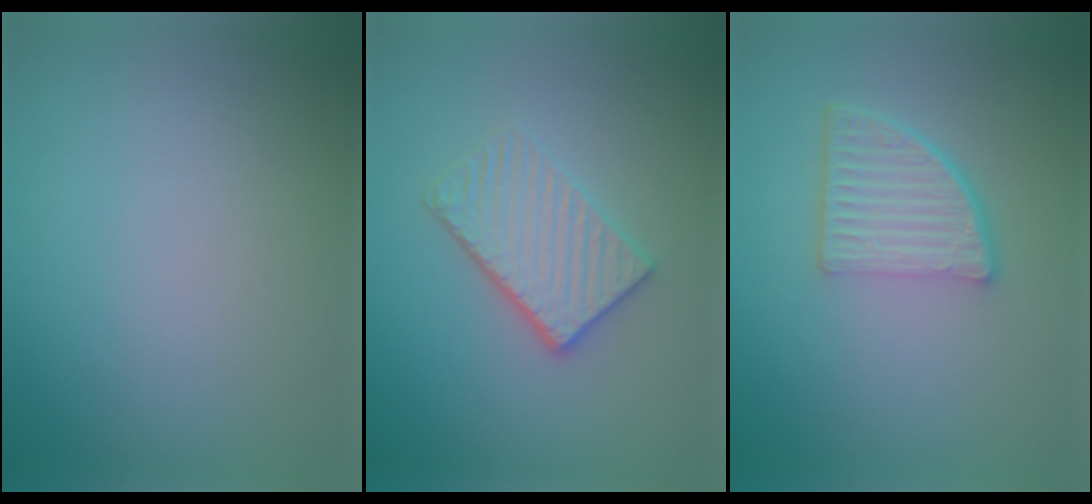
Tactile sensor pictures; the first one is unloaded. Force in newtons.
{"total": 3.8, "press": 3.2, "slide": 2.0}
{"total": 4.8, "press": 3.3, "slide": 3.6}